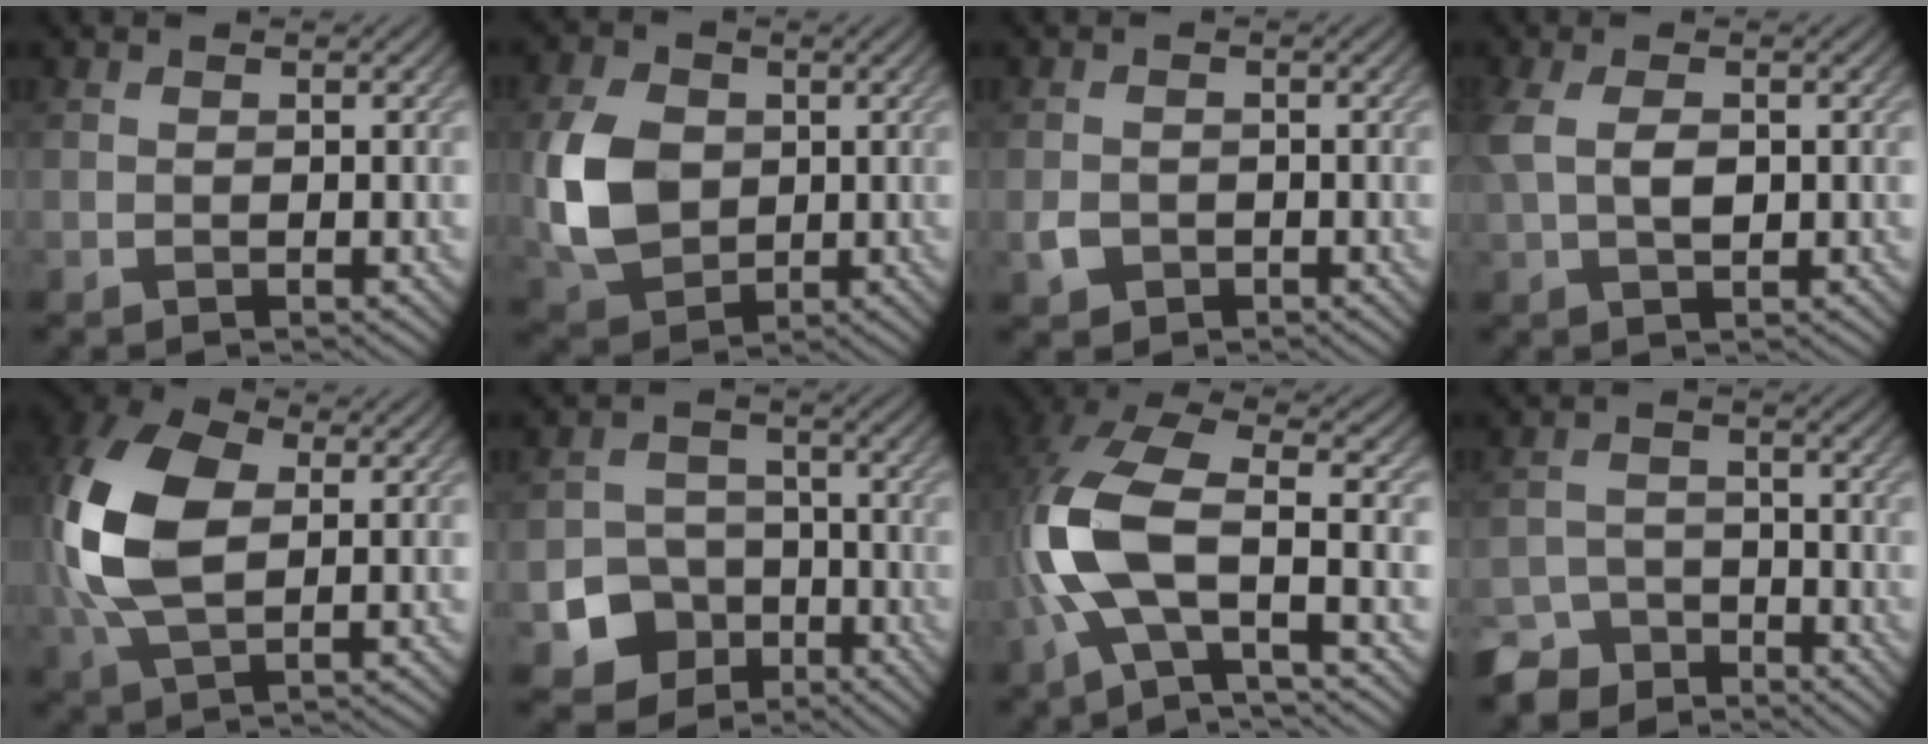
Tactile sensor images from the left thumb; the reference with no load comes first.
{"total": 9.2, "force": [0.1, 7.0, 6.0], "torque": [-0.154, -0.004, -0.002]}
{"total": 1.9, "force": [-0.9, 1.5, 0.7], "torque": [-0.016, -0.006, -0.020]}
{"total": 4.0, "force": [0.6, 2.0, 3.5], "torque": [-0.088, 0.003, 0.011]}
{"total": 12.4, "force": [1.6, 7.4, 9.8], "torque": [-0.249, 0.005, 0.030]}
{"total": 7.3, "force": [-3.7, 5.8, 2.3], "torque": [-0.045, -0.017, -0.077]}
{"total": 12.2, "force": [-2.5, 4.7, 11.0], "torque": [-0.255, -0.005, -0.059]}
{"total": 5.9, "force": [-5.2, 2.7, 1.1], "torque": [-0.026, -0.005, -0.105]}